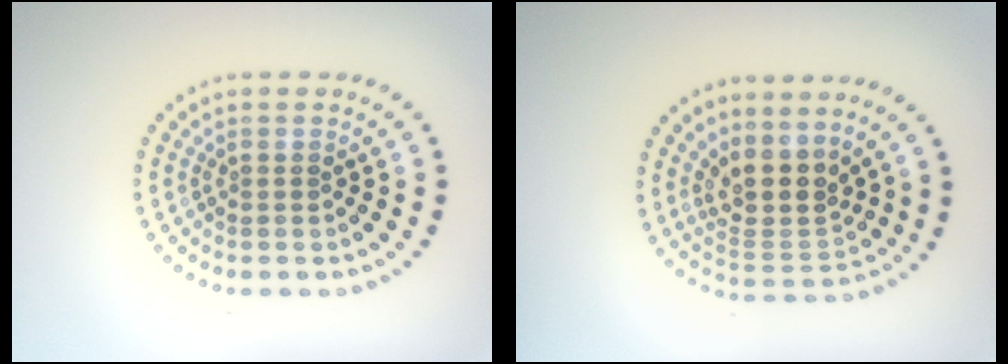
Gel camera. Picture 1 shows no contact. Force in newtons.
{"total": 3.7, "press": 2.9, "slide": 2.4}